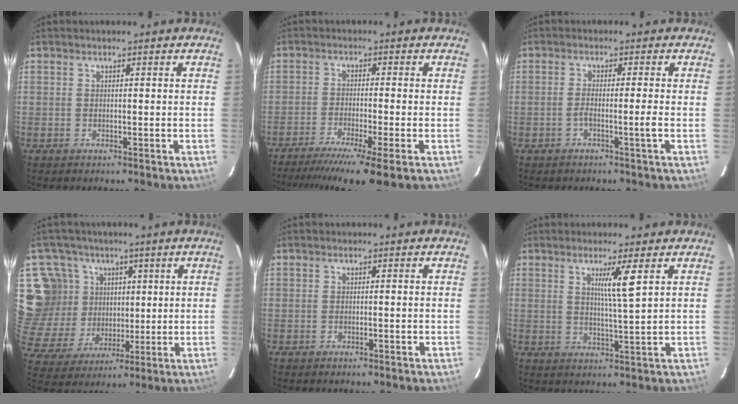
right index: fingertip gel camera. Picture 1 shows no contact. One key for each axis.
{"total": 12.4, "fx": -9.0, "fy": -0.5, "fz": 8.4, "tx": -0.126, "ty": -0.030, "tz": -0.143}
{"total": 2.5, "fx": -1.1, "fy": -0.7, "fz": 2.2, "tx": -0.038, "ty": -0.001, "tz": -0.022}
{"total": 17.7, "fx": 6.2, "fy": 15.5, "fz": 5.8, "tx": -0.163, "ty": 0.065, "tz": 0.140}
{"total": 0.6, "fx": -0.3, "fy": 0.0, "fz": 0.5, "tx": -0.011, "ty": -0.001, "tz": -0.001}
{"total": 4.8, "fx": 2.0, "fy": -1.0, "fz": 4.3, "tx": -0.078, "ty": -0.010, "tz": 0.036}